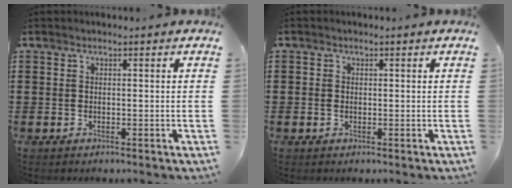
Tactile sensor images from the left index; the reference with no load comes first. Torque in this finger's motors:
{"motor_torque": [-1.05, 1.09, -0.03, -0.01]}